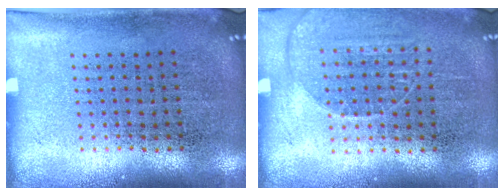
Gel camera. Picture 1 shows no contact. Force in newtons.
{"total": 1.4, "press": 1.3, "slide": 0.6}